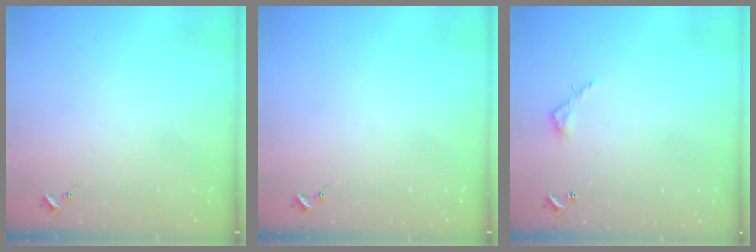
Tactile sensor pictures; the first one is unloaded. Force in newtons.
{"total": 0.0}
{"total": 3.9, "press": 3.9, "slide": 0.3}